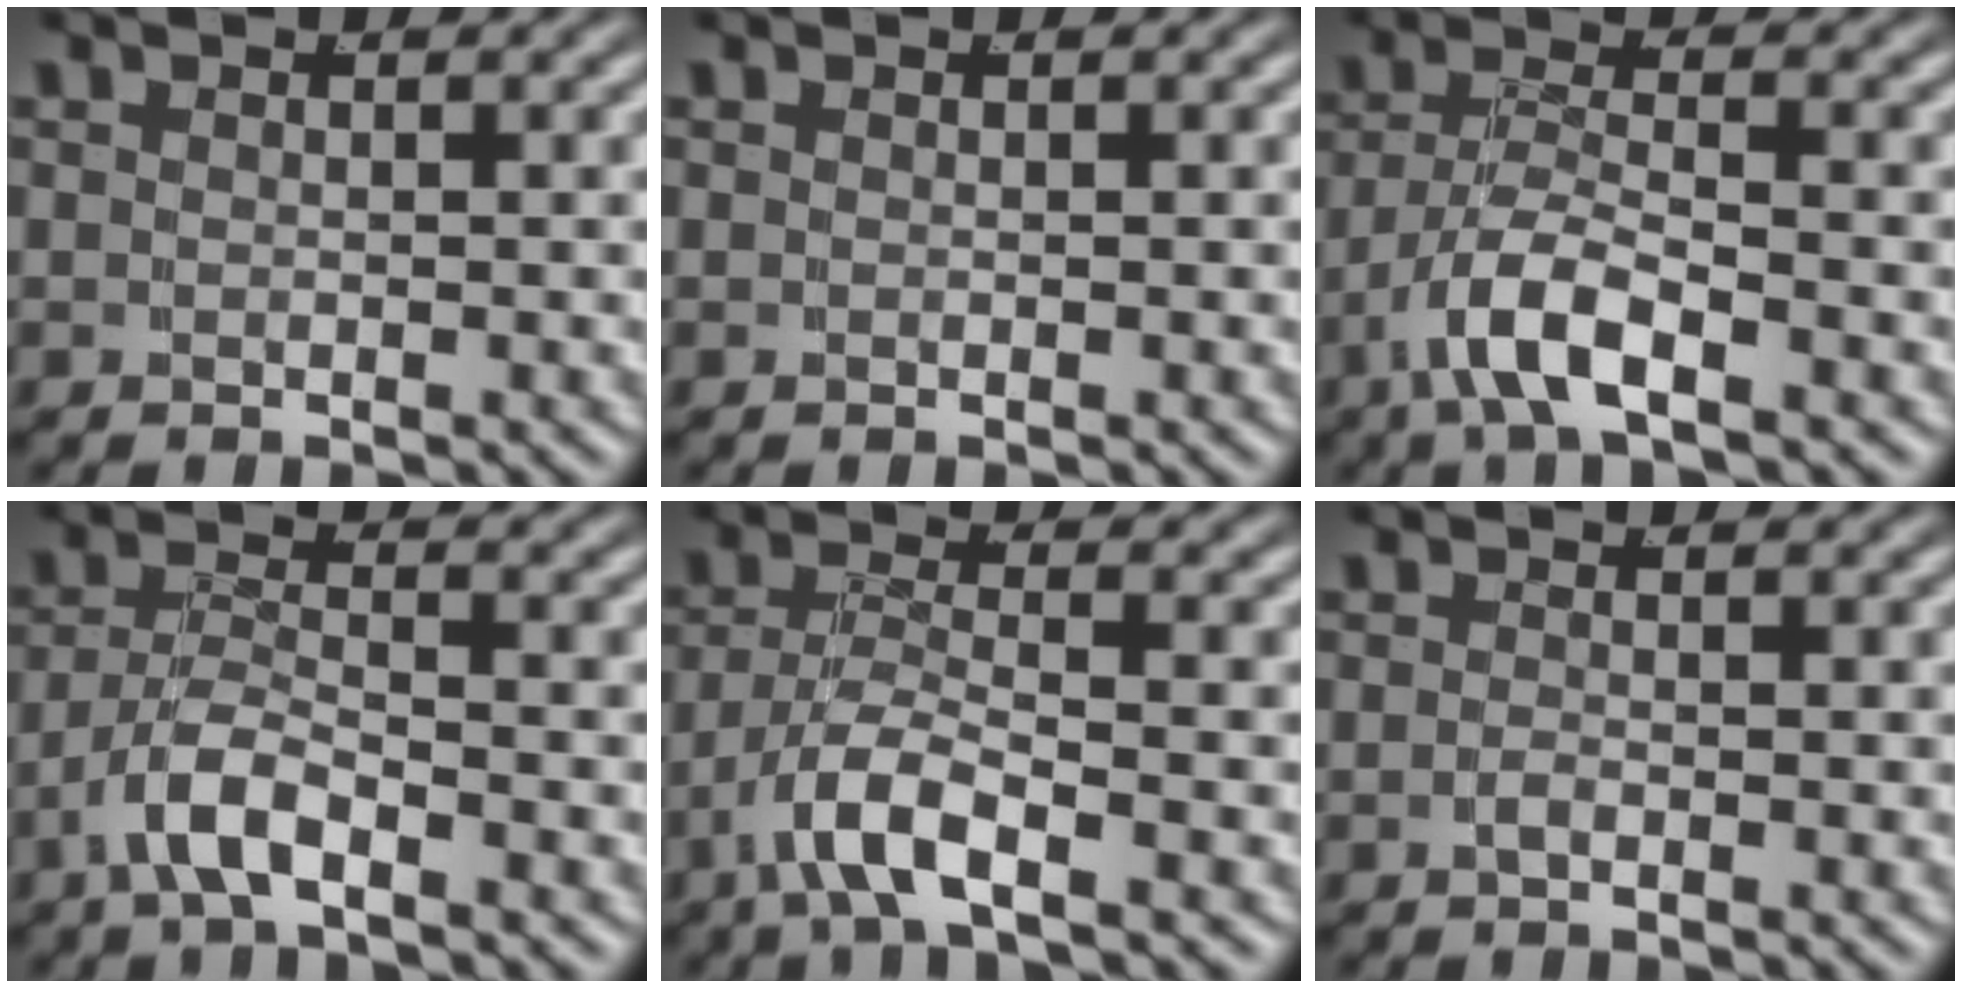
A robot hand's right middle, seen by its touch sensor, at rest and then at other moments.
{"total": 0.0}
{"total": 4.3, "force": [-2.1, 1.2, 3.6], "torque": [-0.075, -0.017, -0.027]}
{"total": 3.5, "force": [-2.0, 1.0, 2.7], "torque": [-0.053, -0.010, -0.031]}
{"total": 4.0, "force": [-2.0, 0.9, 3.3], "torque": [-0.074, -0.017, -0.027]}
{"total": 0.8, "force": [-0.6, -0.3, 0.3], "torque": [-0.011, -0.005, -0.008]}